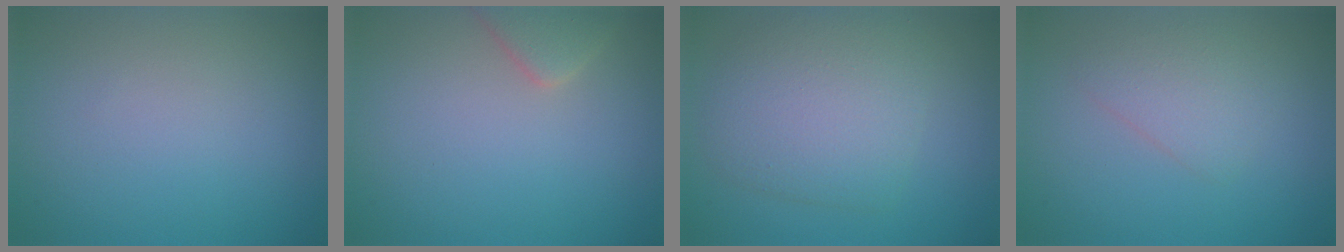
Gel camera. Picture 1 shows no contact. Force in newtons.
{"total": 2.3, "press": 2.3, "slide": 0.2}
{"total": 5.2, "press": 5.2, "slide": 0.3}
{"total": 2.3, "press": 2.3, "slide": 0.1}